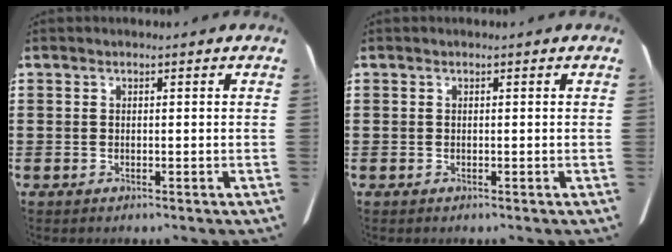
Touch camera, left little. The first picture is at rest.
{"total": 0.0}